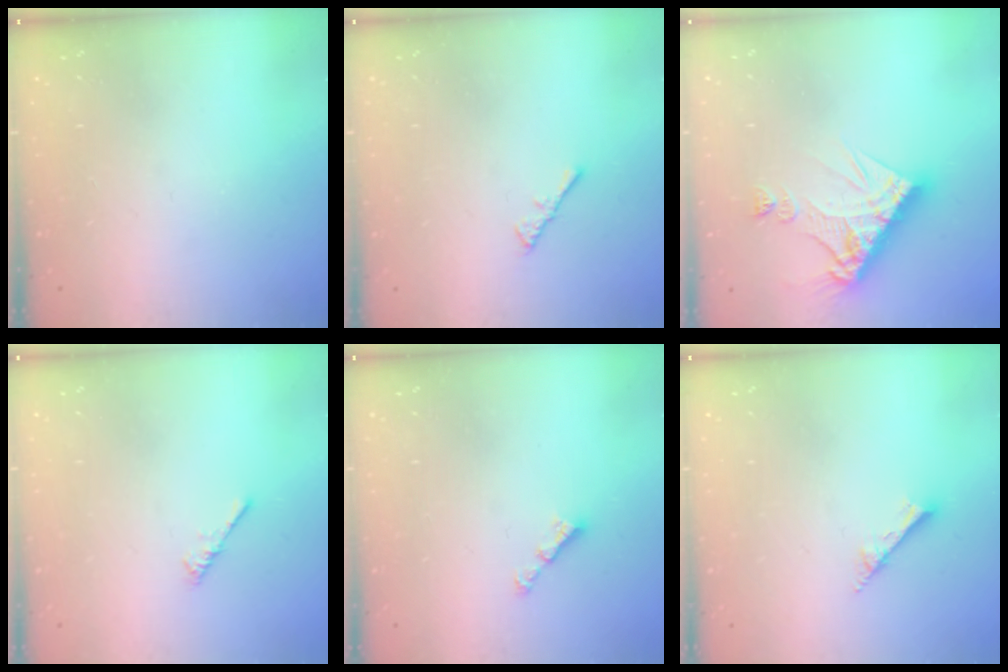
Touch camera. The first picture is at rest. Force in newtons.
{"total": 2.2, "press": 2.1, "slide": 0.5}
{"total": 13.9, "press": 13.9, "slide": 1.4}
{"total": 0.0}
{"total": 3.0, "press": 2.9, "slide": 0.5}
{"total": 1.7, "press": 1.6, "slide": 0.1}